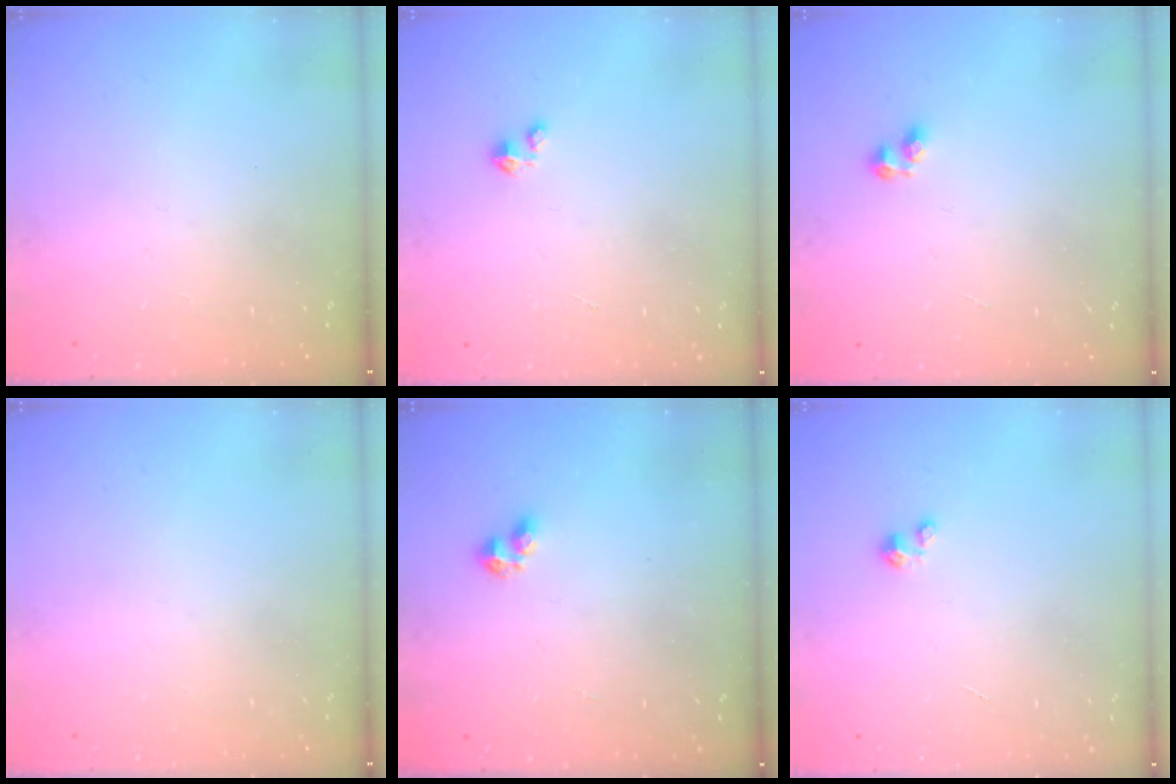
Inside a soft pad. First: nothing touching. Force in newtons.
{"total": 1.4, "press": 1.4, "slide": 0.2}
{"total": 2.5, "press": 2.3, "slide": 0.9}
{"total": 0.0}
{"total": 2.3, "press": 2.2, "slide": 0.6}
{"total": 1.2, "press": 1.1, "slide": 0.1}